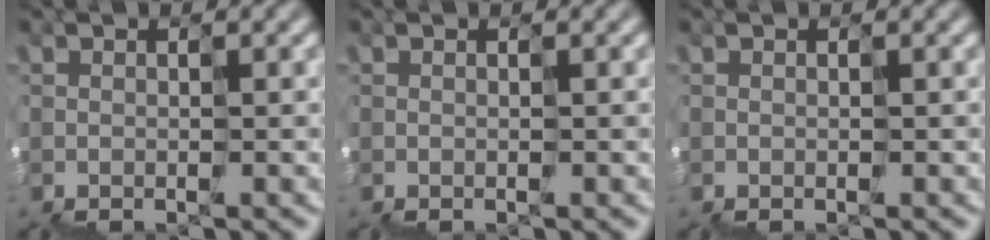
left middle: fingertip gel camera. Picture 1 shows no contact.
{"total": 0.0}
{"total": 0.0}